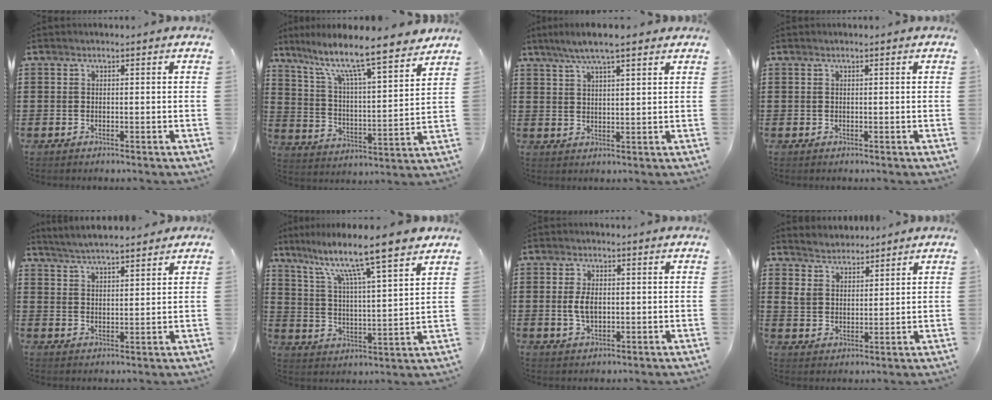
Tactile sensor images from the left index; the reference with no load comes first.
{"total": 10.2, "force": [8.5, 1.1, 5.7], "torque": [-0.134, -0.056, 0.139]}
{"total": 6.0, "force": [4.5, 0.8, 3.9], "torque": [-0.085, -0.002, 0.080]}
{"total": 0.0}
{"total": 4.1, "force": [4.0, 0.2, 1.1], "torque": [-0.034, -0.008, 0.072]}
{"total": 10.7, "force": [8.7, 0.1, 6.3], "torque": [-0.144, -0.053, 0.139]}
{"total": 4.1, "force": [0.2, 2.2, 3.5], "torque": [-0.078, 0.004, 0.001]}
{"total": 4.0, "force": [3.3, 2.3, 0.2], "torque": [-0.021, 0.000, 0.063]}